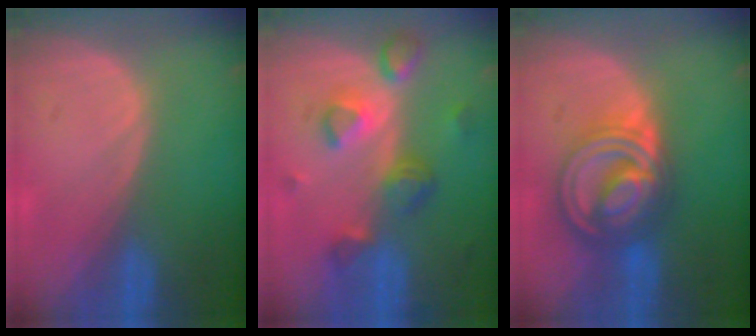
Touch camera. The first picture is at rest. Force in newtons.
{"total": 7.7, "press": 6.9, "slide": 3.5}
{"total": 9.3, "press": 9.3, "slide": 0.7}